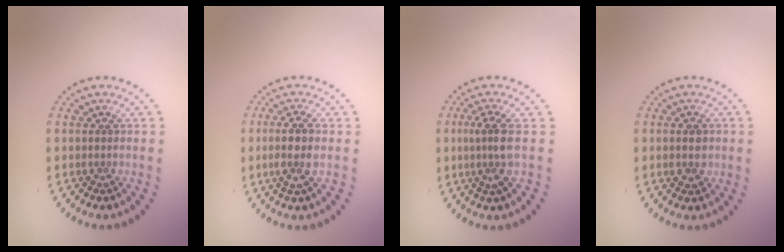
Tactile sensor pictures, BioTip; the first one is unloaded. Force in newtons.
{"total": 2.9, "press": 2.6, "slide": 1.2}
{"total": 2.6, "press": 2.2, "slide": 1.5}
{"total": 1.8, "press": 1.8, "slide": 0.1}